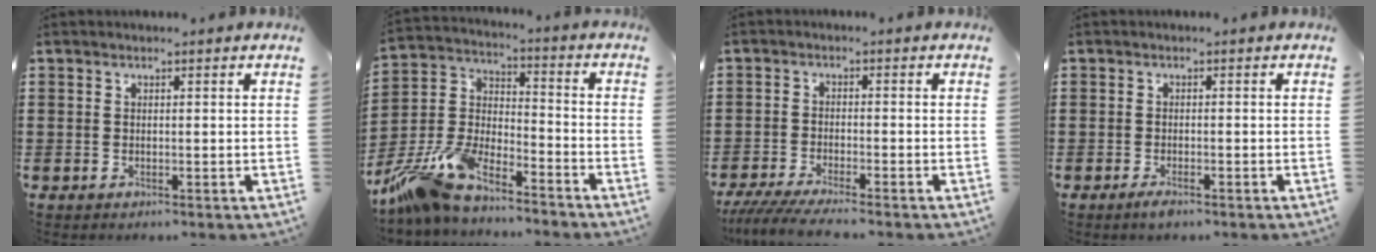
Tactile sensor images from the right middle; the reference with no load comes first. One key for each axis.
{"total": 11.1, "fx": -9.9, "fy": 2.4, "fz": 4.6, "tx": -0.118, "ty": 0.017, "tz": -0.202}
{"total": 4.6, "fx": -4.2, "fy": 0.1, "fz": 1.7, "tx": -0.044, "ty": -0.014, "tz": -0.084}
{"total": 1.5, "fx": -1.0, "fy": 0.3, "fz": 1.1, "tx": -0.020, "ty": -0.003, "tz": -0.018}